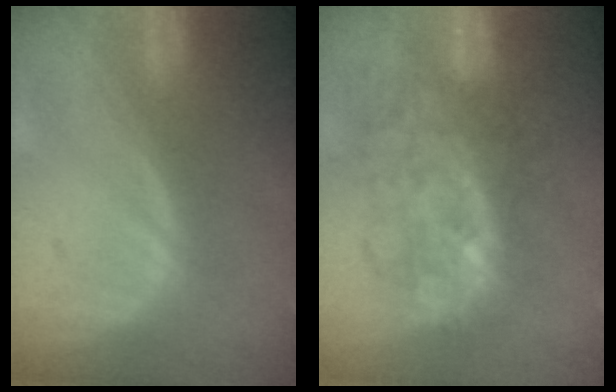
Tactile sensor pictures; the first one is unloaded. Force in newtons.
{"total": 8.7, "press": 8.7, "slide": 0.3}